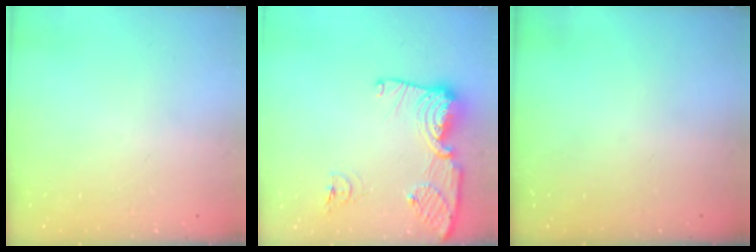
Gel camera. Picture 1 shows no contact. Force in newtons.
{"total": 13.9, "press": 13.8, "slide": 1.5}
{"total": 0.0}